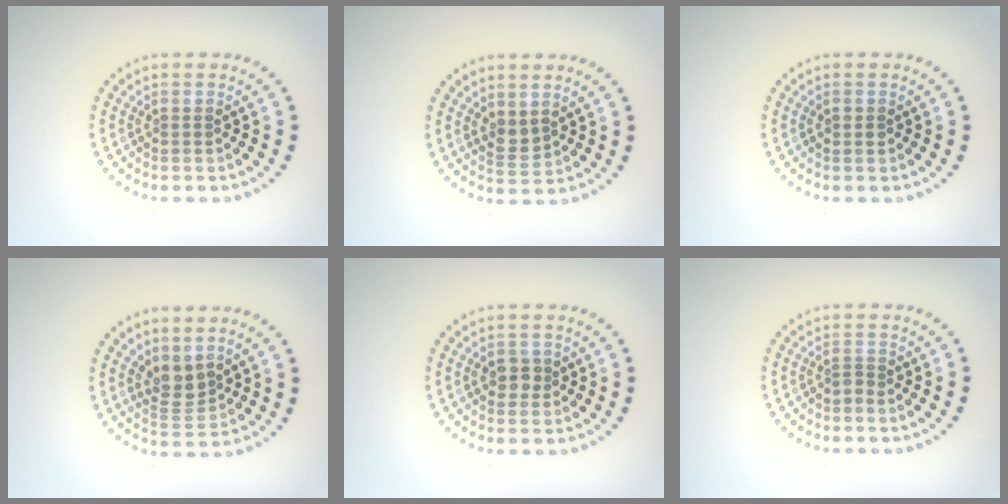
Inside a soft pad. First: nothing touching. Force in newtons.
{"total": 1.7, "press": 1.6, "slide": 0.7}
{"total": 1.0, "press": 1.0, "slide": 0.1}
{"total": 2.7, "press": 2.2, "slide": 1.5}
{"total": 1.8, "press": 1.8, "slide": 0.4}
{"total": 0.6, "press": 0.4, "slide": 0.5}